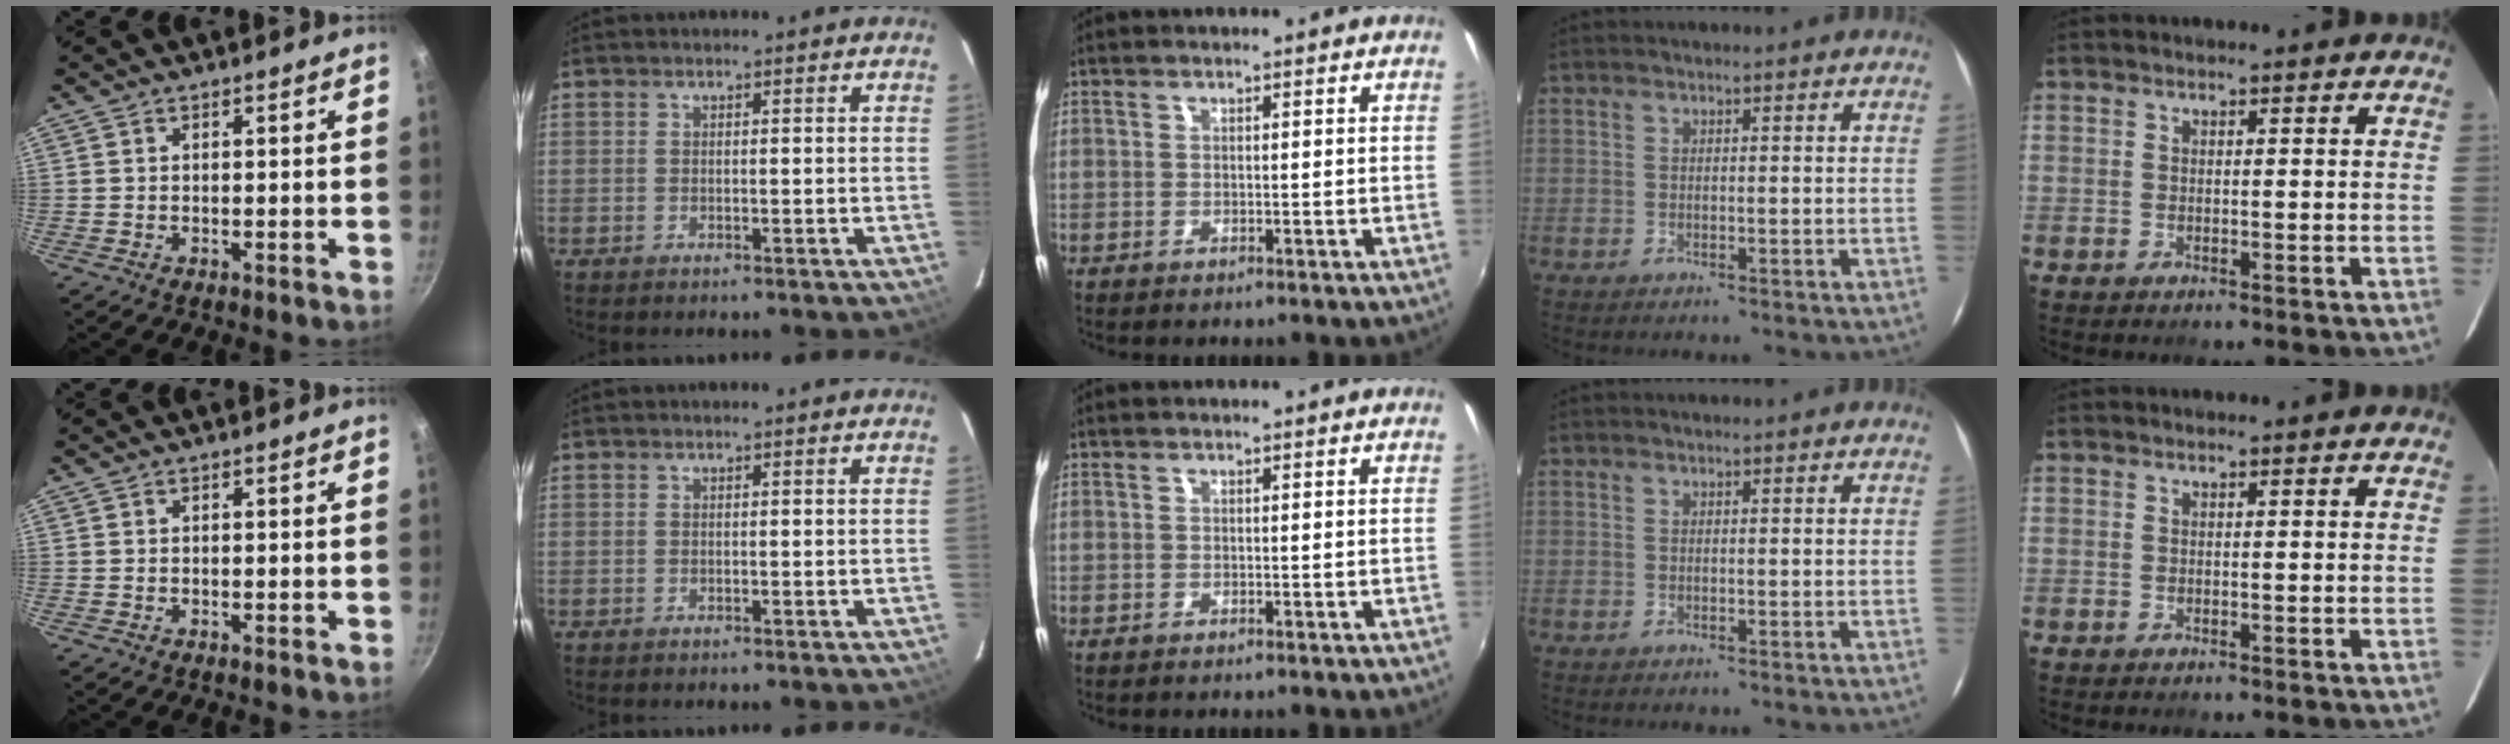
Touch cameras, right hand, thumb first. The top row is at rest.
{}